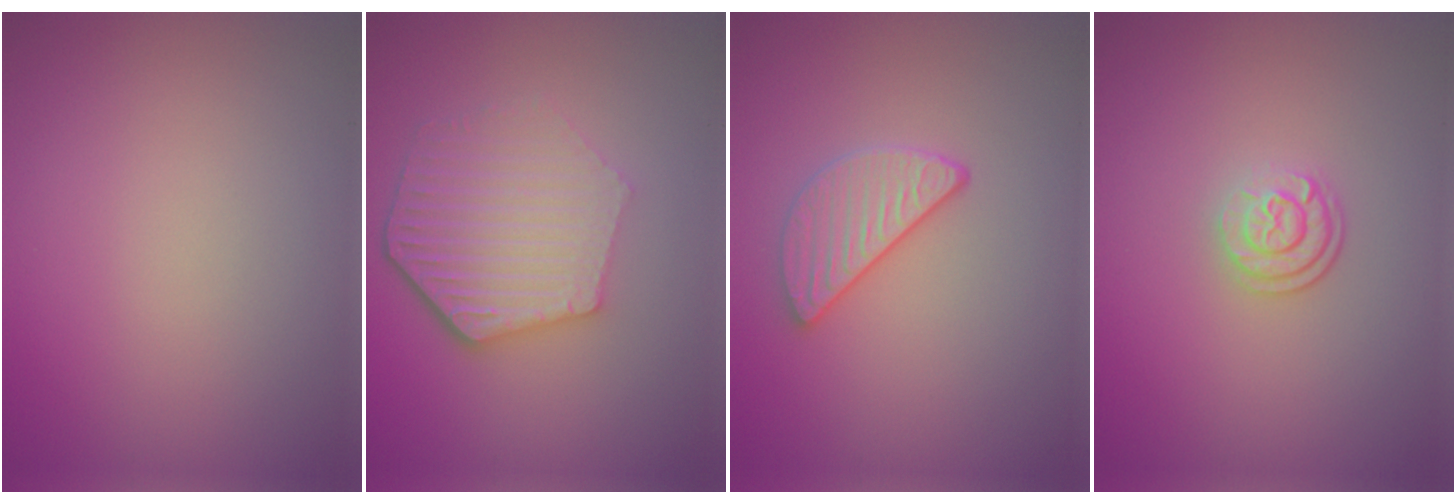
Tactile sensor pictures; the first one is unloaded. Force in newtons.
{"total": 6.1, "press": 4.6, "slide": 4.0}
{"total": 3.0, "press": 2.6, "slide": 1.5}
{"total": 2.5, "press": 1.9, "slide": 1.7}